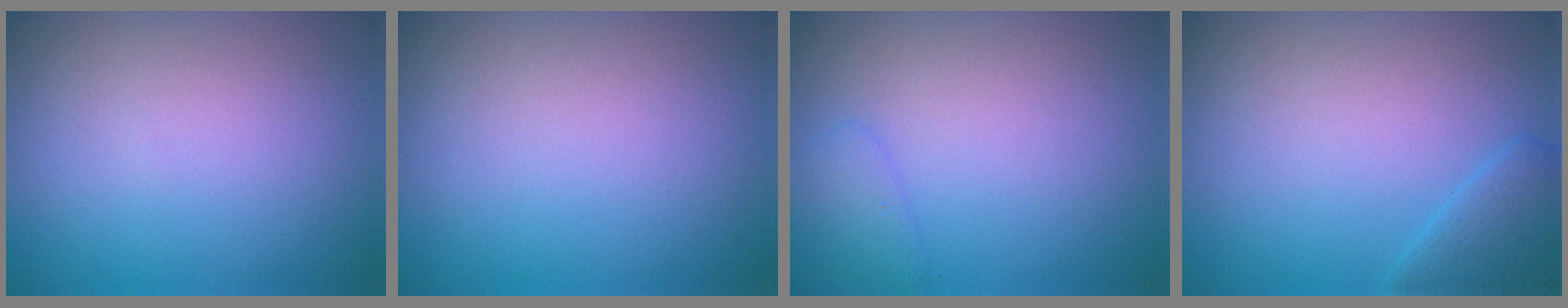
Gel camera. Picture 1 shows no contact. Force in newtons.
{"total": 0.0}
{"total": 1.3, "press": 1.3, "slide": 0.1}
{"total": 2.3, "press": 2.3, "slide": 0.1}